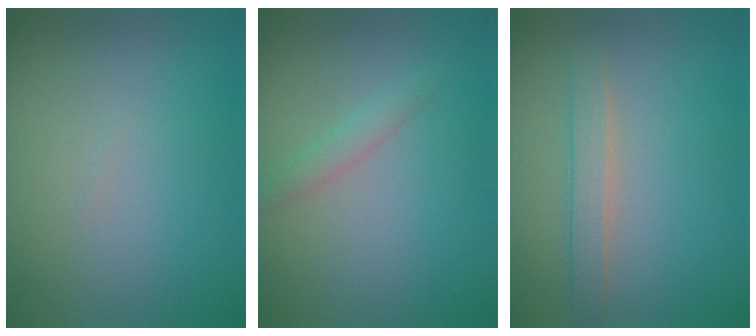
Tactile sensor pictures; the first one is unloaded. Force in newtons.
{"total": 1.4, "press": 1.4, "slide": 0.1}
{"total": 2.1, "press": 2.1, "slide": 0.1}